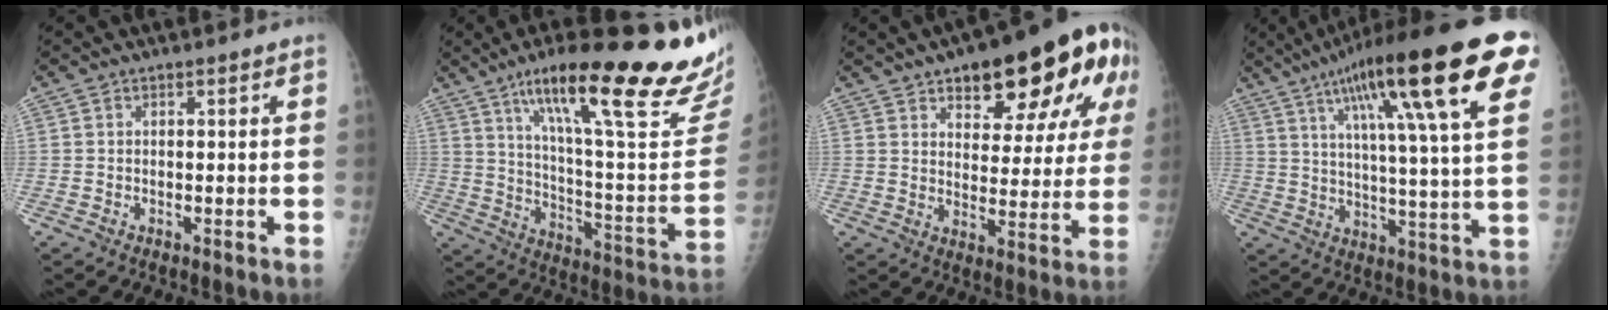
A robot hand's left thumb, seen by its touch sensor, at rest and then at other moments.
{"total": 30.6, "force": [21.0, 4.2, 21.9], "torque": [-0.293, -0.094, 0.312]}
{"total": 21.0, "force": [11.1, 8.9, 15.5], "torque": [-0.163, -0.020, 0.150]}
{"total": 26.5, "force": [12.7, 4.6, 22.8], "torque": [-0.344, -0.007, 0.187]}